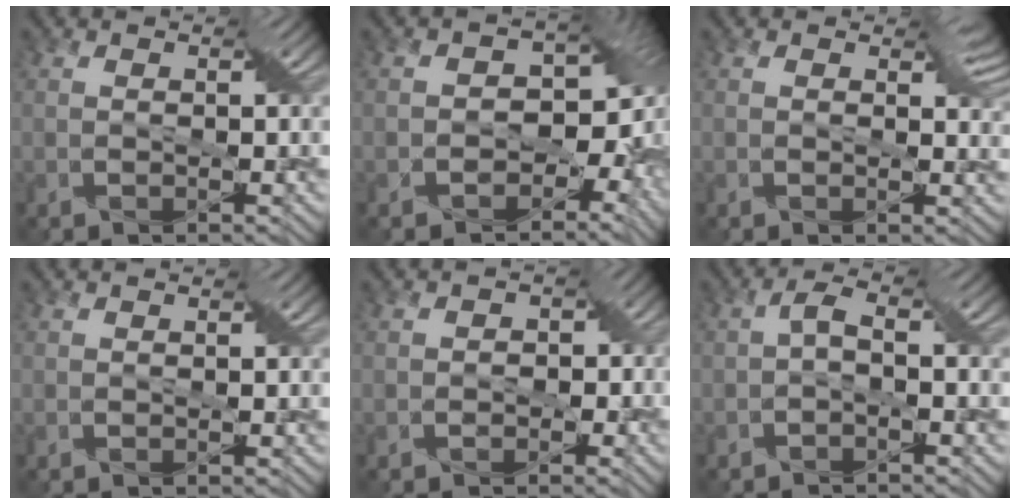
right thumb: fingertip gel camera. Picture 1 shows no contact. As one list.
[{"total": 11.1, "force": [-1.6, 8.0, 7.4], "torque": [-0.113, -0.018, -0.014]}, {"total": 1.4, "force": [1.1, 0.5, 0.6], "torque": [-0.009, 0.006, 0.011]}, {"total": 0.0}, {"total": 3.0, "force": [-1.0, 2.6, 1.1], "torque": [-0.009, 0.005, -0.022]}, {"total": 1.4, "force": [-0.6, -0.1, 1.3], "torque": [-0.043, 0.006, -0.013]}]